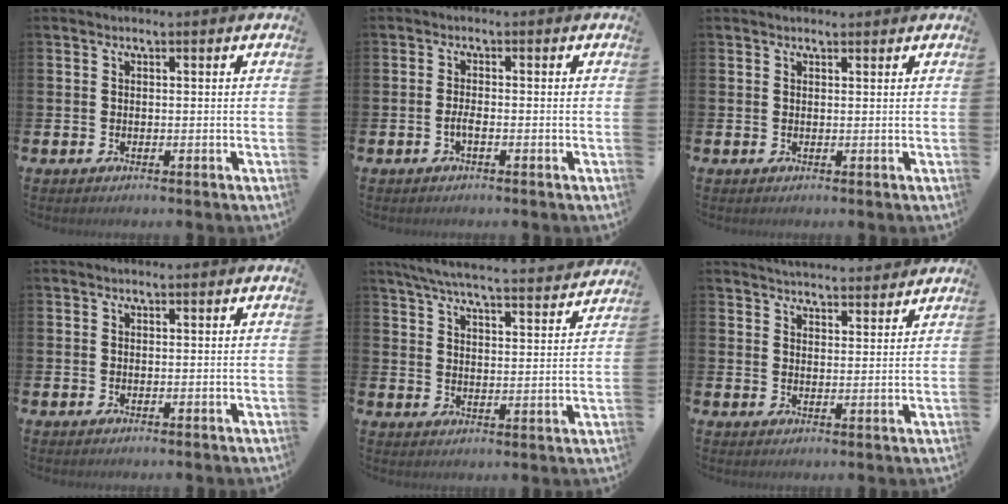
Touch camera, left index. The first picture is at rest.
{"total": 1.3, "force": [-0.6, 0.3, 1.1], "torque": [-0.027, 0.002, -0.010]}
{"total": 0.9, "force": [0.8, 0.3, 0.2], "torque": [0.009, -0.002, 0.013]}
{"total": 0.0}
{"total": 6.7, "force": [6.3, 0.5, 2.1], "torque": [-0.056, -0.049, 0.109]}
{"total": 4.3, "force": [4.3, 0.5, 0.0], "torque": [-0.007, -0.025, 0.078]}